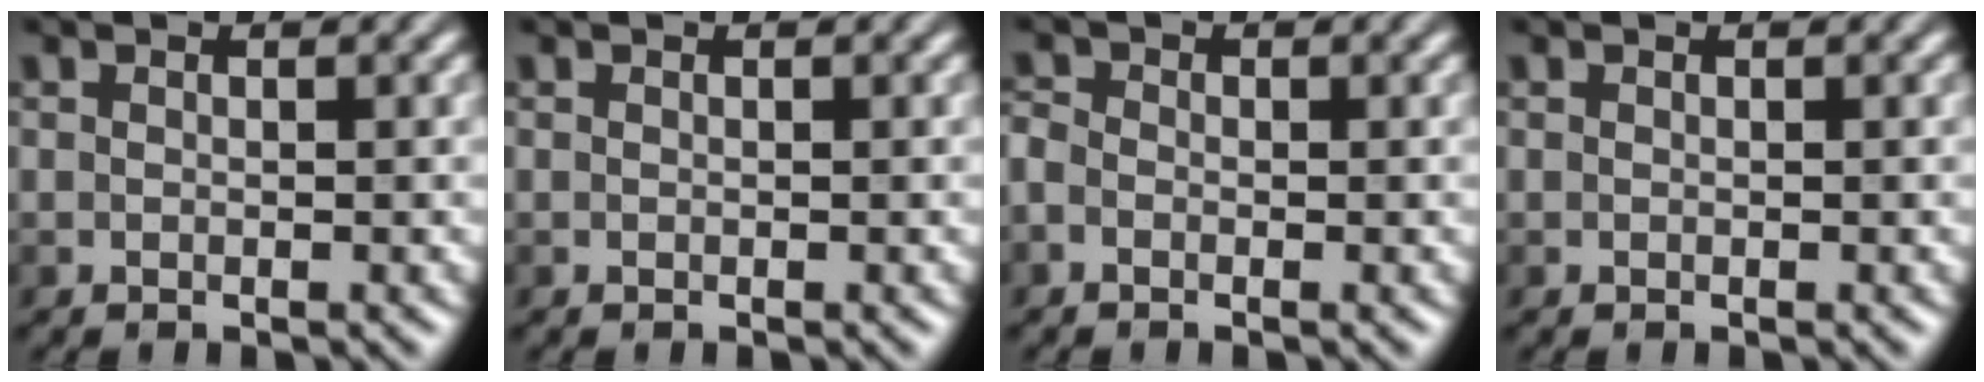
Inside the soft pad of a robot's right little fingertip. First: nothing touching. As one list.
[{"total": 0.0}, {"total": 1.2, "force": [-0.6, 0.8, 0.6], "torque": [-0.015, -0.001, -0.014]}, {"total": 0.0}]